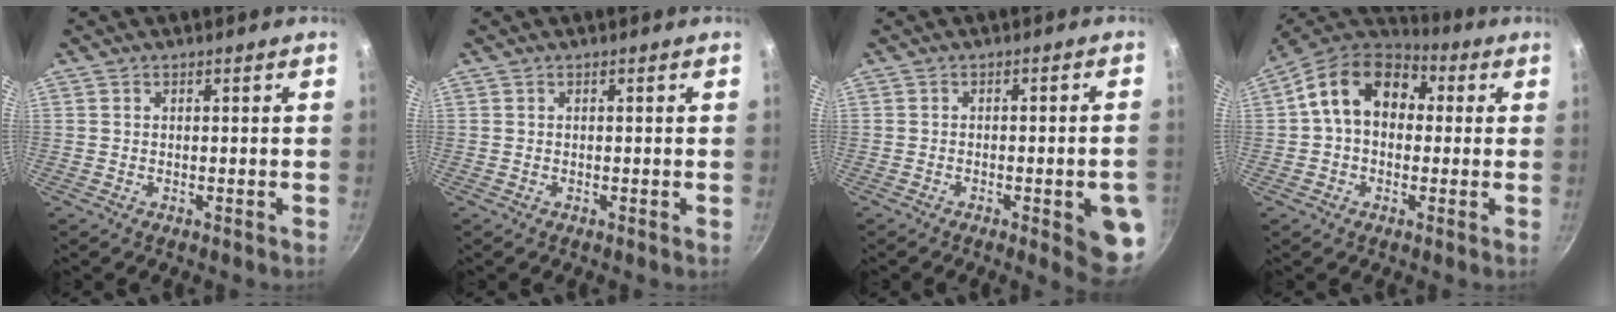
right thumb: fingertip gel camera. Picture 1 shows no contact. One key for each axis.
{"total": 0.0}
{"total": 8.9, "fx": -2.8, "fy": 2.4, "fz": 8.1, "tx": -0.072, "ty": 0.010, "tz": -0.031}
{"total": 14.7, "fx": 2.5, "fy": 10.8, "fz": 9.6, "tx": -0.127, "ty": 0.031, "tz": 0.022}